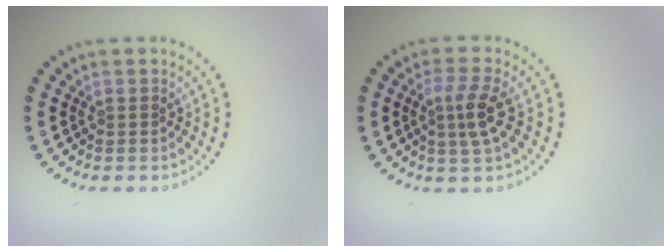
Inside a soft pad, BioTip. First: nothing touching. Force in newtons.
{"total": 2.9, "press": 2.6, "slide": 1.3}